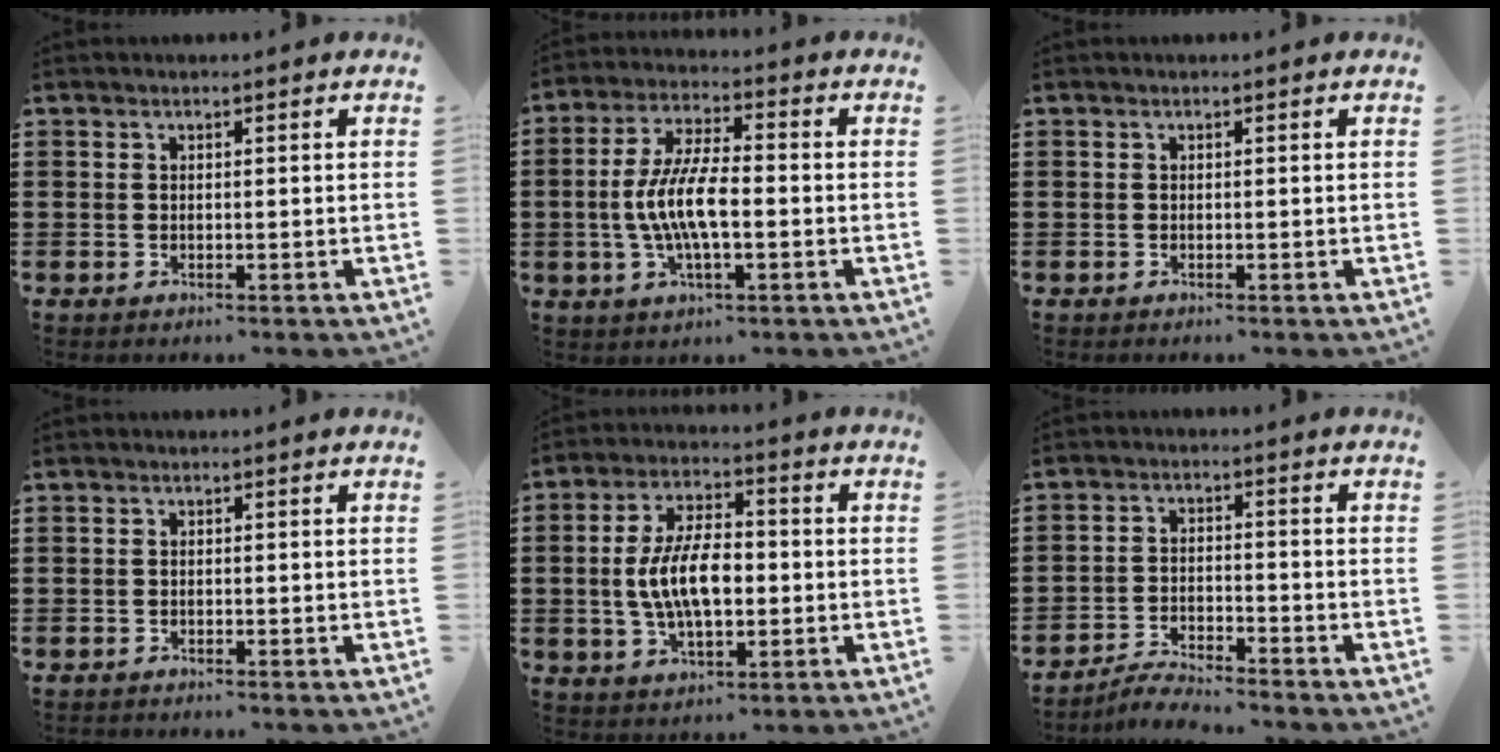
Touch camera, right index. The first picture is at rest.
{"total": 8.7, "force": [-1.6, 2.8, 8.1], "torque": [-0.180, -0.010, -0.036]}
{"total": 0.0}
{"total": 0.6, "force": [-0.6, 0.1, -0.1], "torque": [0.002, 0.003, -0.013]}
{"total": 9.2, "force": [-0.6, 4.3, 8.2], "torque": [-0.173, 0.003, -0.016]}
{"total": 3.7, "force": [-3.6, 0.1, 0.5], "torque": [-0.013, 0.007, -0.074]}